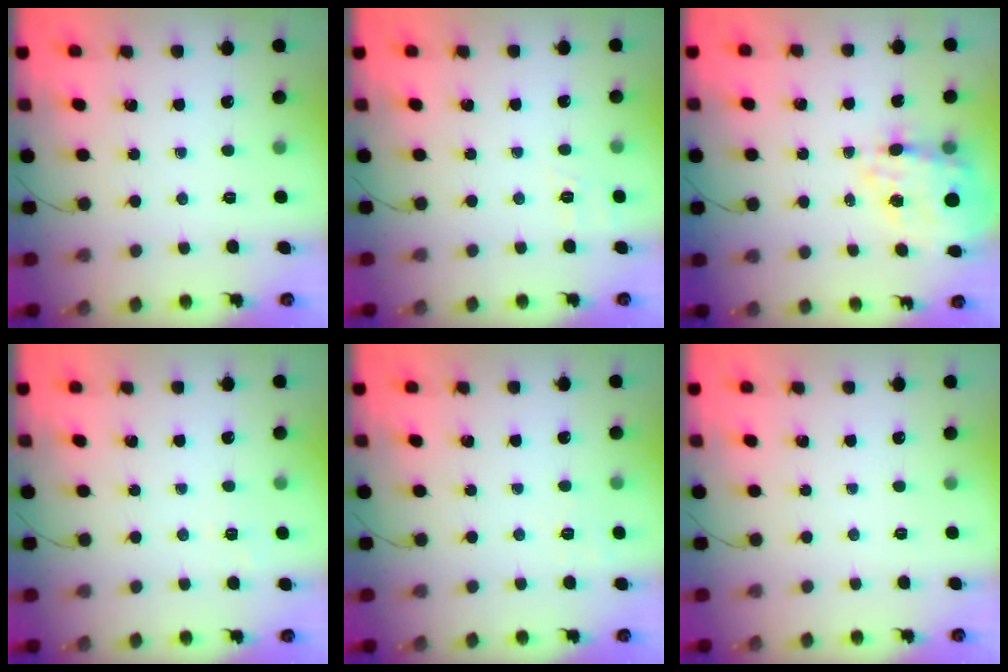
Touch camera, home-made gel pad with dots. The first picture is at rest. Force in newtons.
{"total": 7.1, "press": 6.8, "slide": 2.0}
{"total": 13.1, "press": 12.6, "slide": 3.5}
{"total": 2.7, "press": 2.2, "slide": 1.5}
{"total": 3.7, "press": 3.3, "slide": 1.7}
{"total": 2.5, "press": 2.4, "slide": 0.5}